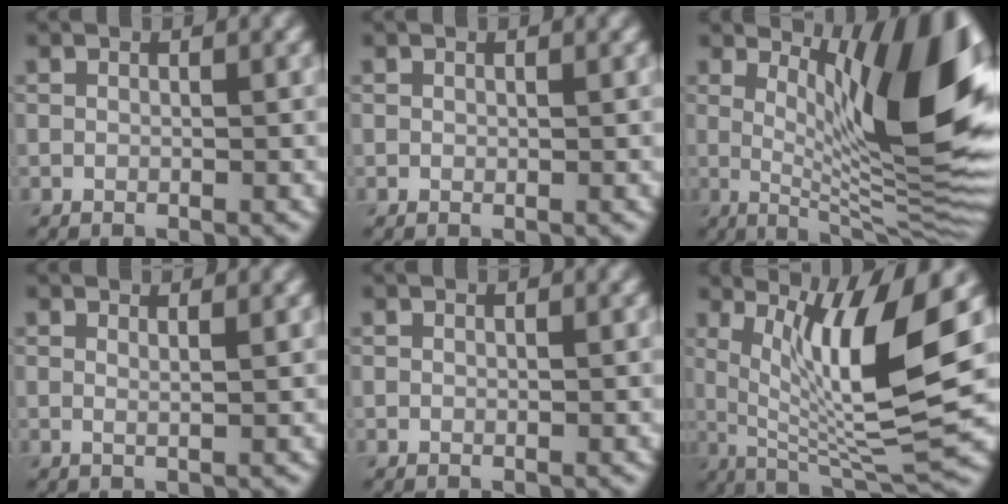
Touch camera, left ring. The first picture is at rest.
{"total": 0.0}
{"total": 13.3, "force": [3.5, 3.7, 12.2], "torque": [-0.158, -0.006, 0.059]}
{"total": 1.3, "force": [0.8, 0.4, 0.8], "torque": [-0.003, -0.002, 0.006]}
{"total": 0.0}
{"total": 11.0, "force": [2.4, 2.5, 10.4], "torque": [-0.165, -0.015, 0.048]}